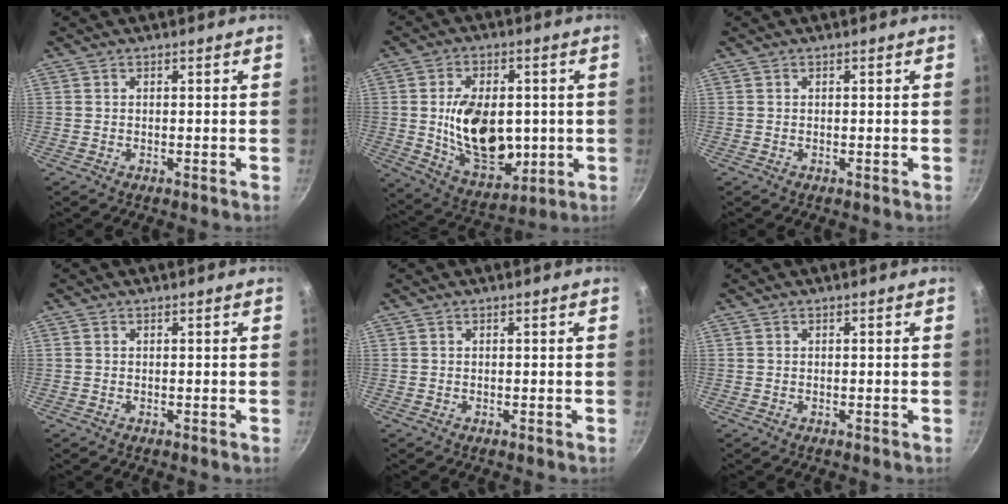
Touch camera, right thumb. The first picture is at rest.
{"total": 17.2, "force": [-0.1, 11.1, 13.1], "torque": [-0.185, -0.013, 0.013]}
{"total": 0.0}
{"total": 0.0}
{"total": 0.0}
{"total": 0.0}